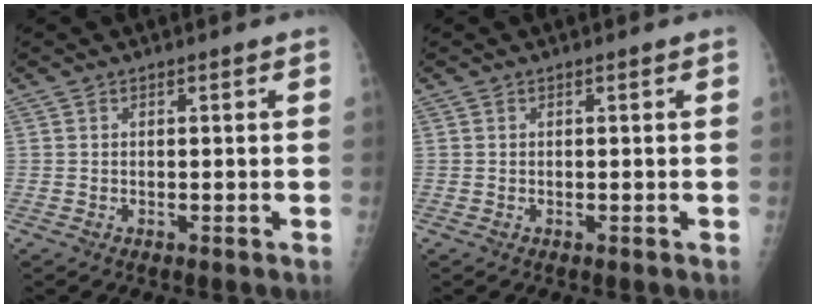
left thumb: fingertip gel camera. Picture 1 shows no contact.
{"total": 0.0}